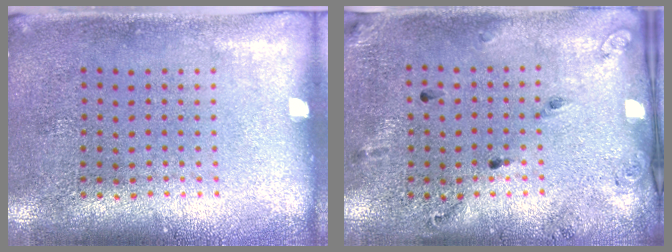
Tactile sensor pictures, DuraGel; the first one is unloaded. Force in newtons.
{"total": 1.9, "press": 1.1, "slide": 1.5}